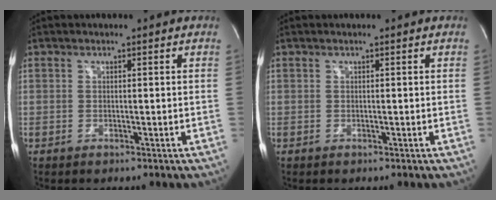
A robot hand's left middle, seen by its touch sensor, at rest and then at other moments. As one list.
[{"total": 0.0}]